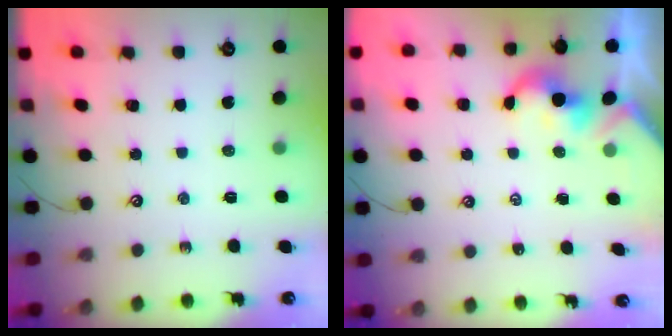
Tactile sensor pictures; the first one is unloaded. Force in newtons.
{"total": 2.2, "press": 2.1, "slide": 0.3}